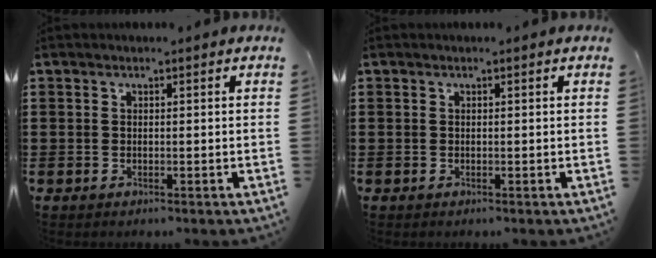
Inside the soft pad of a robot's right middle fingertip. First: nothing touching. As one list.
[{"total": 0.0}]